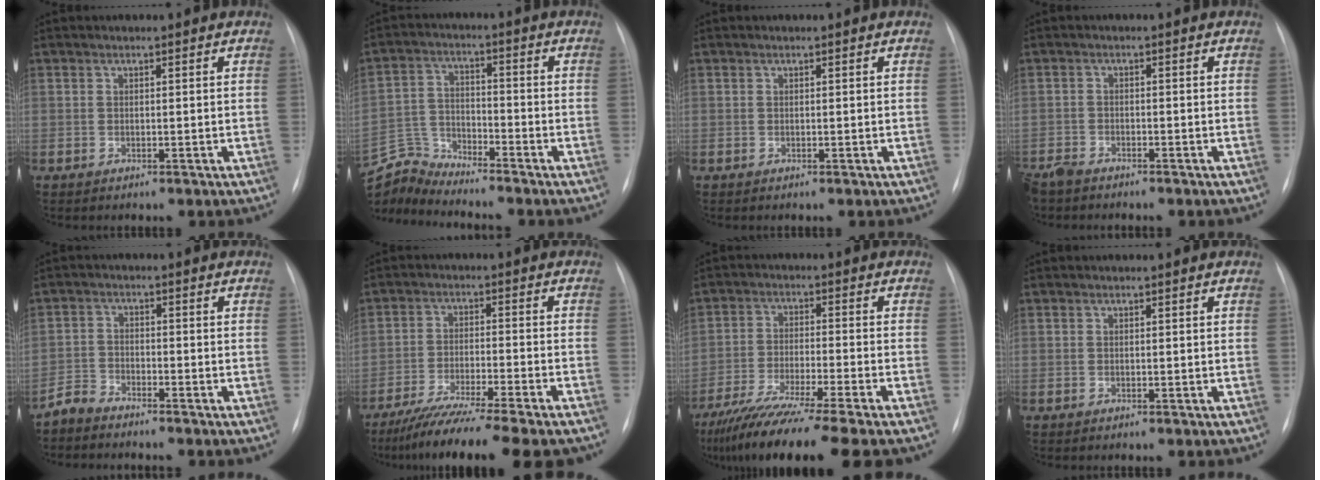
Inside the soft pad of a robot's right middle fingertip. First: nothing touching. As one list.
[{"total": 7.2, "force": [-7.1, -1.0, -0.7], "torque": [0.004, 0.008, -0.137]}, {"total": 0.0}, {"total": 3.6, "force": [-3.3, 1.1, 1.0], "torque": [-0.017, -0.008, -0.062]}, {"total": 2.9, "force": [-2.8, 0.5, -0.1], "torque": [0.004, -0.008, -0.059]}, {"total": 14.5, "force": [-11.9, -0.3, 8.3], "torque": [-0.136, -0.041, -0.188]}, {"total": 16.6, "force": [-13.1, -0.9, 10.1], "torque": [-0.174, -0.051, -0.214]}, {"total": 0.0}]